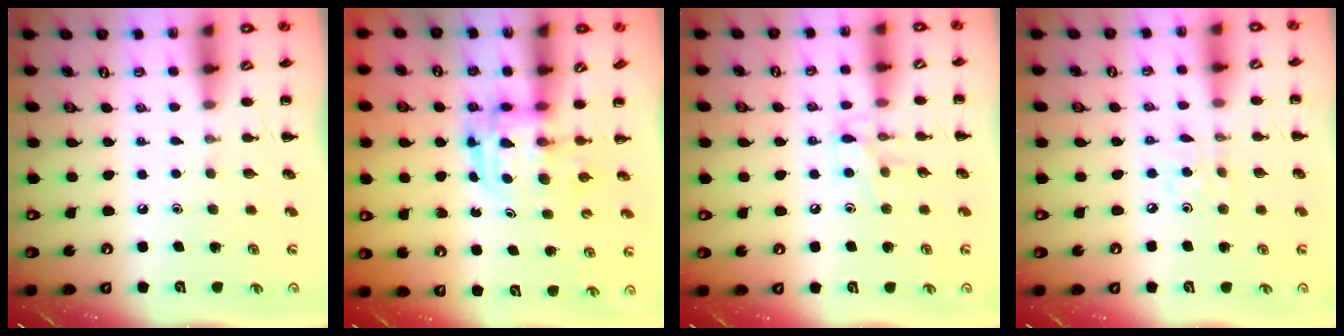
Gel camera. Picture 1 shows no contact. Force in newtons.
{"total": 3.0, "press": 3.0, "slide": 0.3}
{"total": 7.9, "press": 7.9, "slide": 0.5}
{"total": 2.6, "press": 2.5, "slide": 0.8}